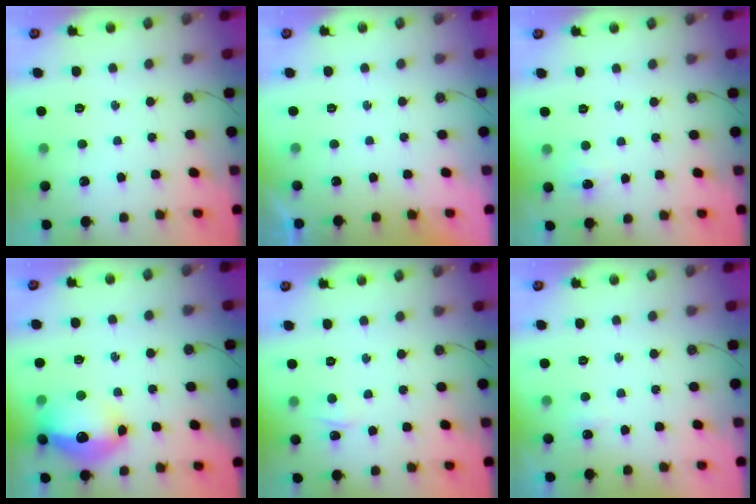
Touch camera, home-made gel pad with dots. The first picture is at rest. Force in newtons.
{"total": 0.0}
{"total": 4.2, "press": 4.1, "slide": 0.9}
{"total": 16.2, "press": 16.2, "slide": 1.5}
{"total": 3.4, "press": 3.4, "slide": 0.4}
{"total": 2.8, "press": 2.7, "slide": 0.6}